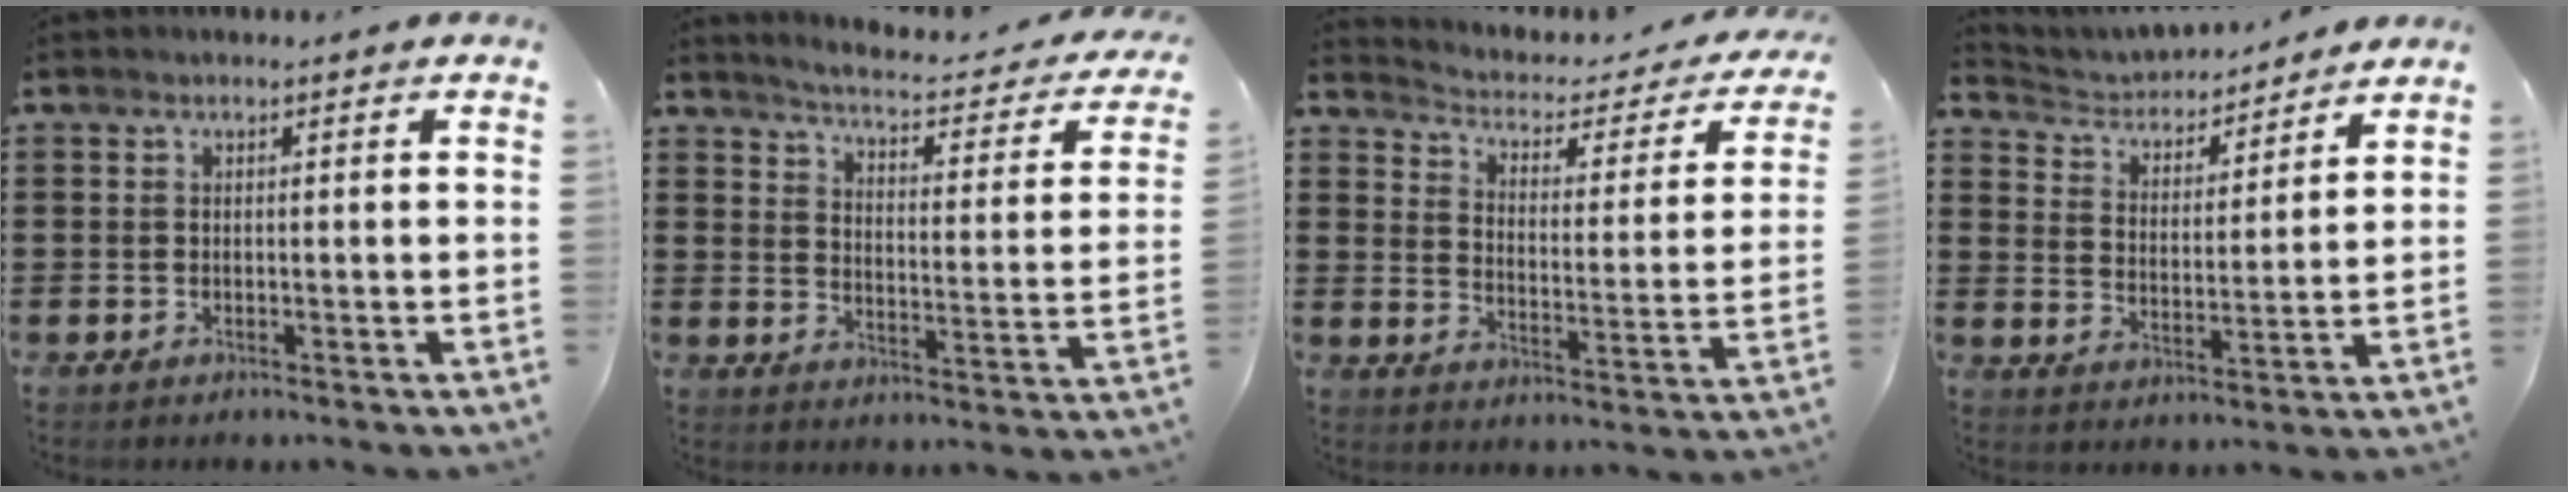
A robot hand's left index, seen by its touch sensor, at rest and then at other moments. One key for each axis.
{"total": 3.3, "fx": 3.0, "fy": -0.3, "fz": 1.4, "tx": -0.046, "ty": -0.031, "tz": 0.041}
{"total": 2.0, "fx": 1.4, "fy": 1.1, "fz": 0.9, "tx": -0.034, "ty": -0.019, "tz": 0.013}
{"total": 3.9, "fx": 3.7, "fy": 1.0, "fz": 0.1, "tx": -0.028, "ty": -0.027, "tz": 0.058}